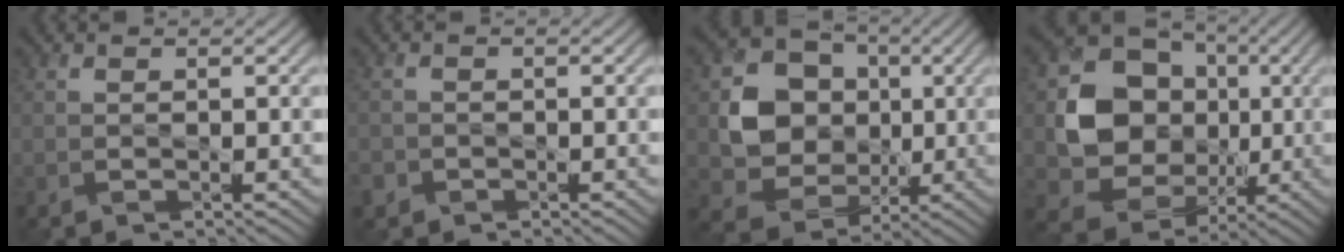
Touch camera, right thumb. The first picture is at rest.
{"total": 1.7, "force": [-1.1, 1.3, 0.3], "torque": [-0.008, -0.006, -0.027]}
{"total": 10.5, "force": [0.8, 9.1, 5.1], "torque": [-0.115, -0.011, 0.009]}
{"total": 13.9, "force": [0.6, 12.0, 6.9], "torque": [-0.154, -0.028, 0.010]}